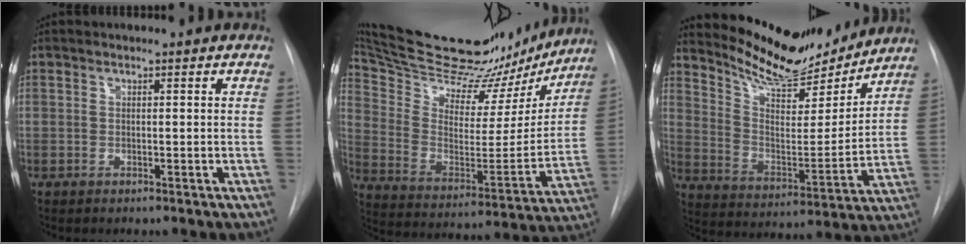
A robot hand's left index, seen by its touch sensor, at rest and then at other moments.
{"total": 30.2, "force": [26.2, 8.8, 12.2], "torque": [-0.211, -0.022, 0.373]}
{"total": 15.1, "force": [14.3, 3.0, 4.0], "torque": [-0.074, -0.028, 0.232]}